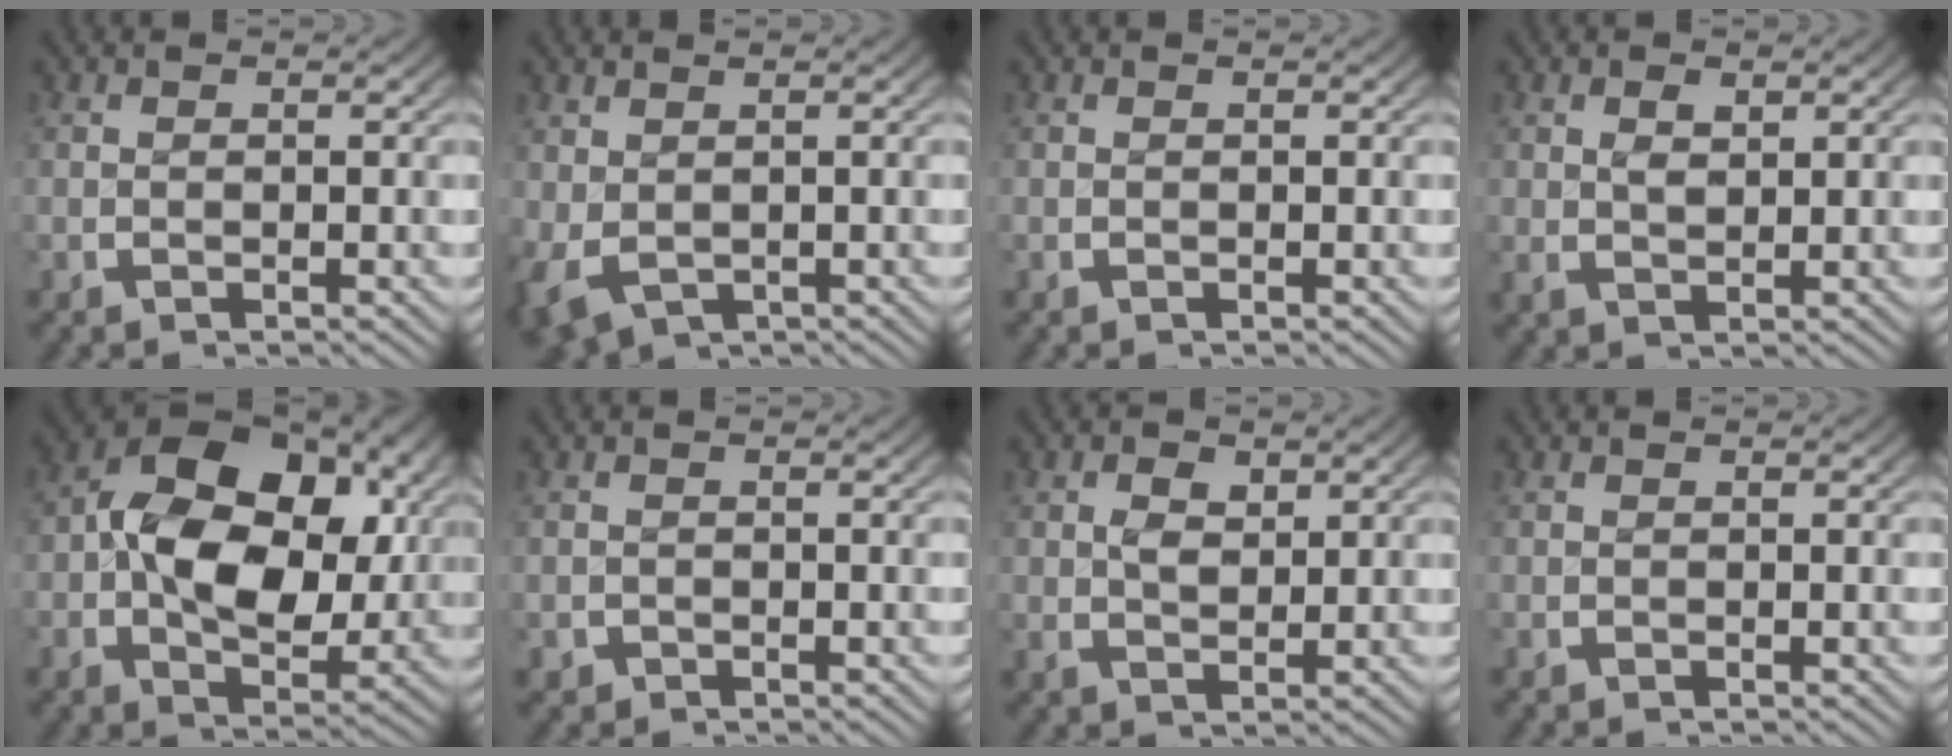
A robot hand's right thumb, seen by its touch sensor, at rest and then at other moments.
{"total": 3.3, "force": [-1.1, 2.6, 1.8], "torque": [-0.043, -0.022, -0.001]}
{"total": 0.0}
{"total": 1.3, "force": [0.8, 0.7, 0.7], "torque": [-0.011, -0.004, 0.020]}
{"total": 14.4, "force": [1.1, 9.7, 10.6], "torque": [-0.195, -0.023, 0.016]}
{"total": 1.3, "force": [-0.7, 1.0, -0.2], "torque": [-0.002, -0.006, -0.009]}
{"total": 2.0, "force": [0.8, 1.4, 1.1], "torque": [-0.018, -0.011, 0.022]}
{"total": 0.0}